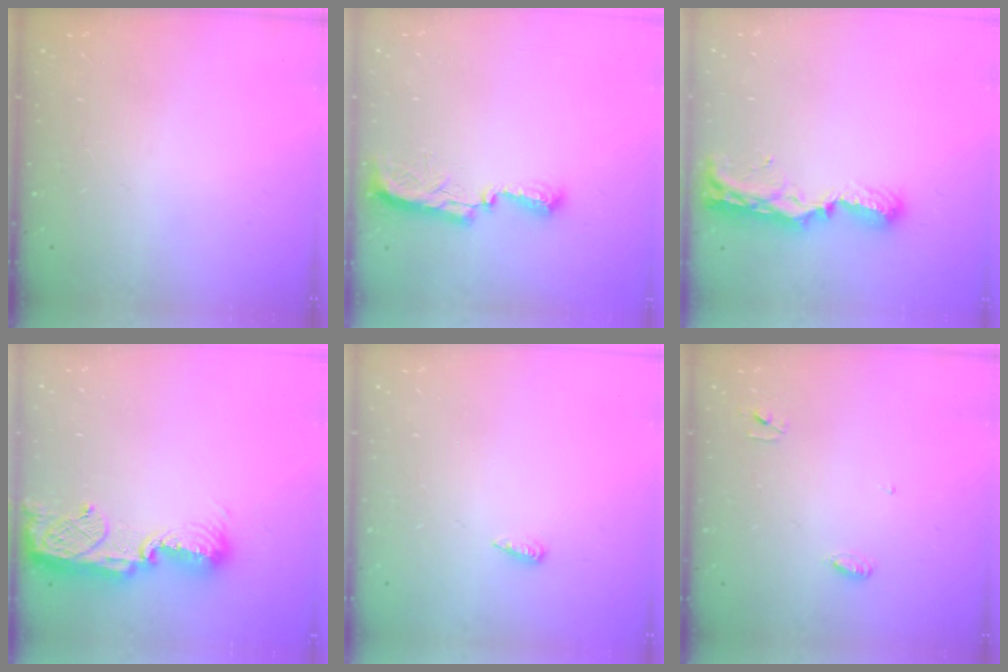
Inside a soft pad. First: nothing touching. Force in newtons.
{"total": 7.7, "press": 7.6, "slide": 0.7}
{"total": 9.4, "press": 9.3, "slide": 1.2}
{"total": 11.6, "press": 11.5, "slide": 1.1}
{"total": 6.0, "press": 6.0, "slide": 0.6}
{"total": 3.5, "press": 3.4, "slide": 0.4}